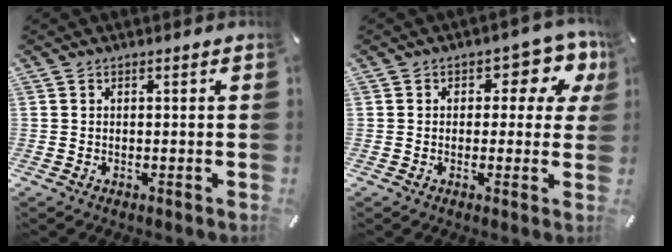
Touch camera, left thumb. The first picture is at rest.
{"total": 7.5, "force": [2.8, 4.5, 5.3], "torque": [-0.054, -0.020, 0.040]}